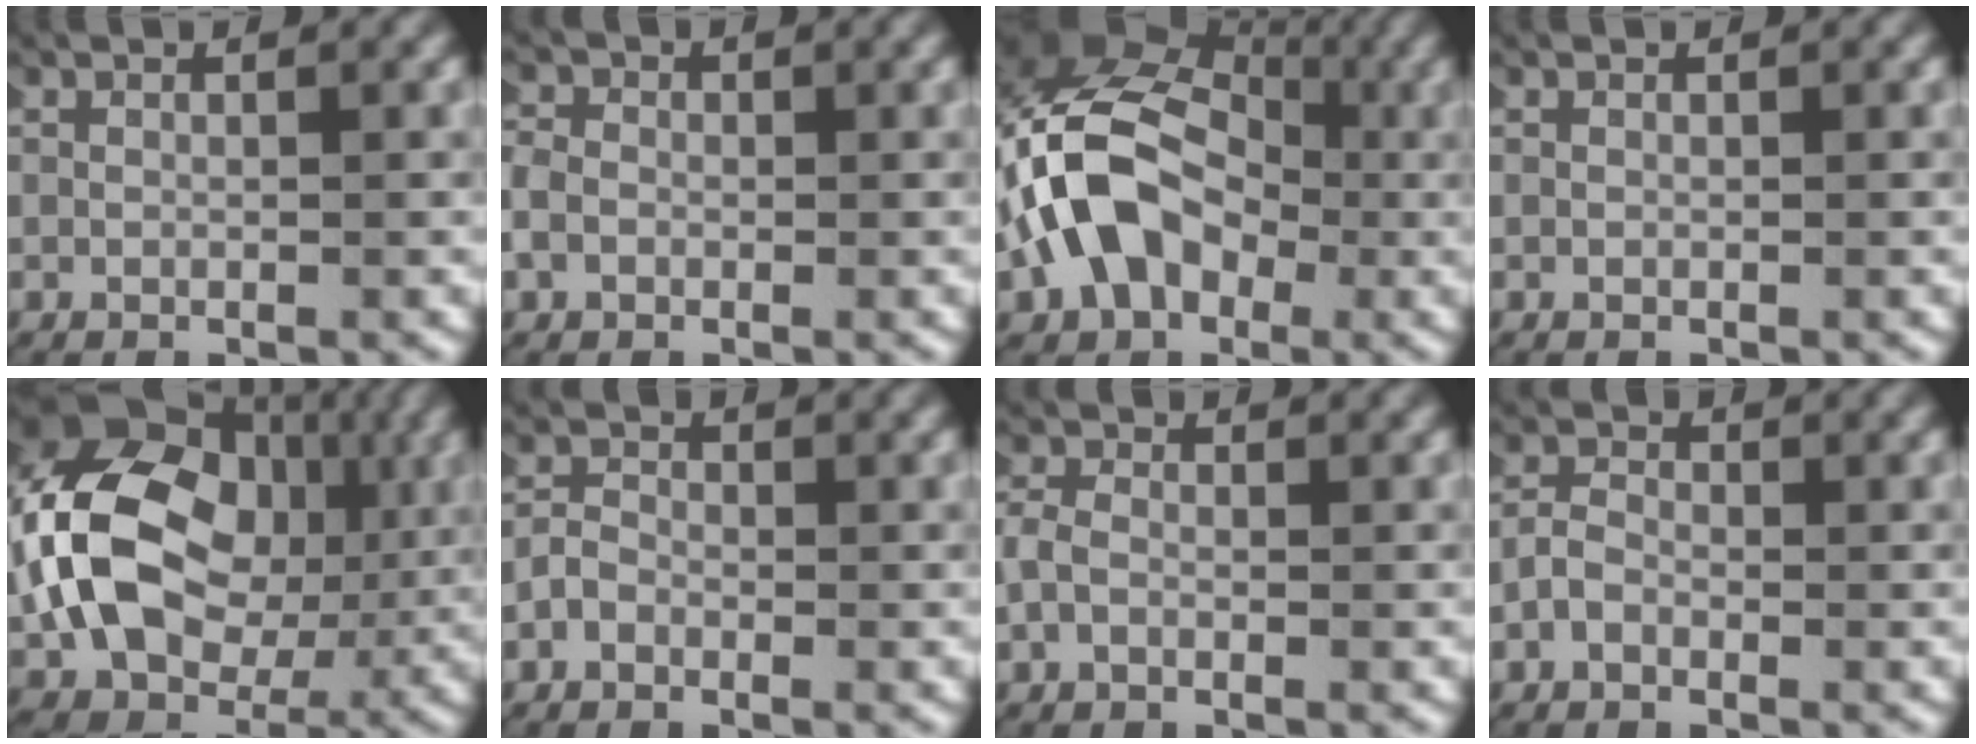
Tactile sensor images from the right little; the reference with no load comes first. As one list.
[{"total": 3.0, "force": [-0.1, 2.6, 1.4], "torque": [-0.044, 0.002, -0.006]}, {"total": 10.0, "force": [1.3, 7.5, 6.5], "torque": [-0.158, -0.003, 0.019]}, {"total": 0.0}, {"total": 15.1, "force": [2.3, 11.0, 10.1], "torque": [-0.213, -0.004, 0.037]}, {"total": 1.4, "force": [-0.4, 1.2, 0.6], "torque": [-0.018, 0.005, -0.015]}, {"total": 1.9, "force": [-0.3, 1.5, 1.1], "torque": [-0.030, 0.001, -0.007]}, {"total": 1.4, "force": [-0.4, 1.0, 0.8], "torque": [-0.020, 0.007, -0.014]}]